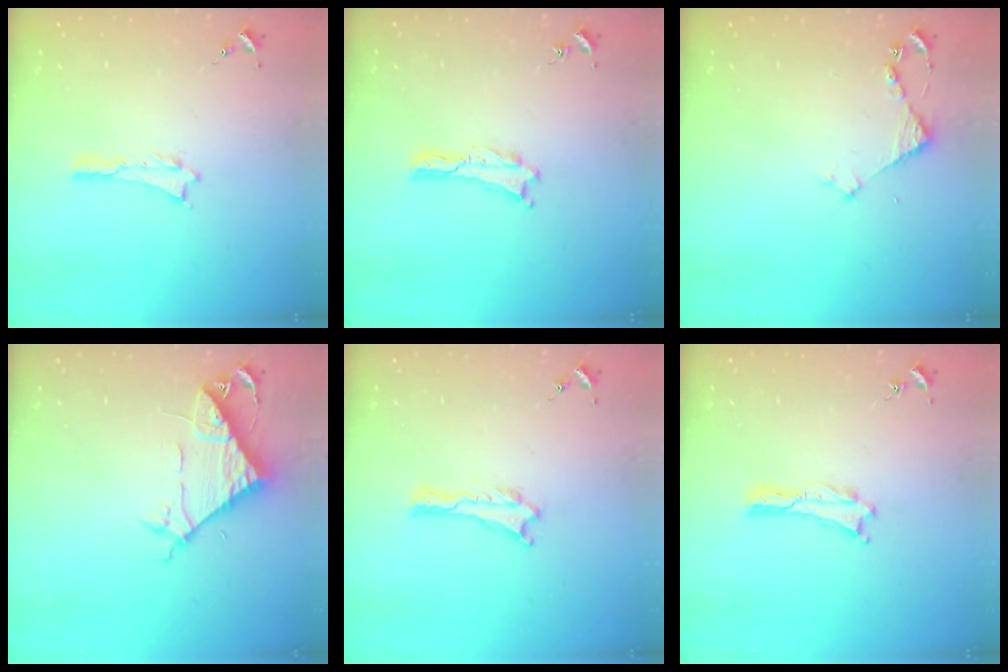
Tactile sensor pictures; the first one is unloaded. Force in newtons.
{"total": 0.0}
{"total": 3.1, "press": 3.1, "slide": 0.3}
{"total": 8.1, "press": 8.0, "slide": 0.7}
{"total": 0.0}
{"total": 0.0}